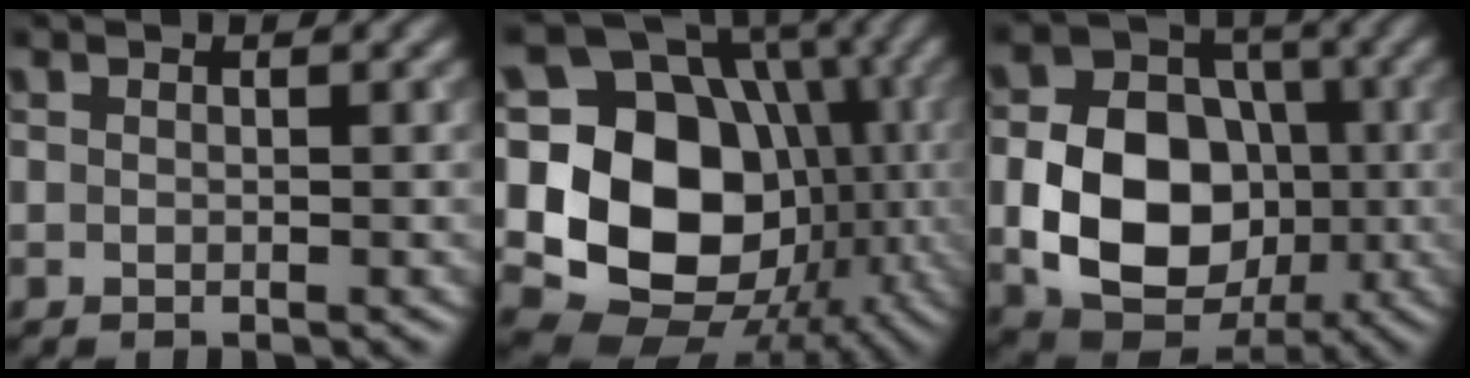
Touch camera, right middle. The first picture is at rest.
{"total": 16.6, "force": [-1.7, 13.2, 9.9], "torque": [-0.164, -0.015, -0.028]}
{"total": 10.7, "force": [-1.9, 8.0, 6.8], "torque": [-0.126, -0.005, -0.035]}